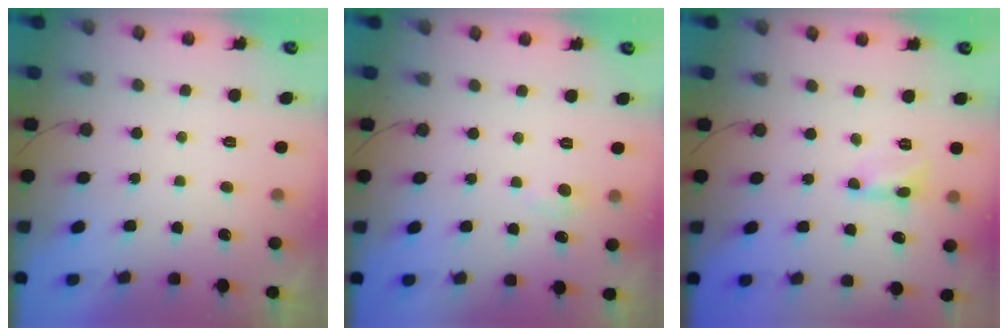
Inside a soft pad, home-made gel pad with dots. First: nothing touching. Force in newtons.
{"total": 2.5, "press": 2.4, "slide": 0.4}
{"total": 1.6, "press": 1.6, "slide": 0.1}